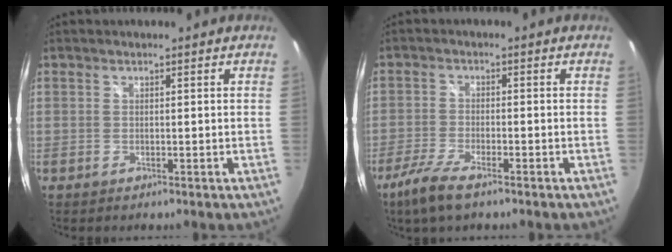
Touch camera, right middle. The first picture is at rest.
{"total": 7.1, "force": [-5.0, 1.7, 4.7], "torque": [-0.123, -0.018, -0.100]}